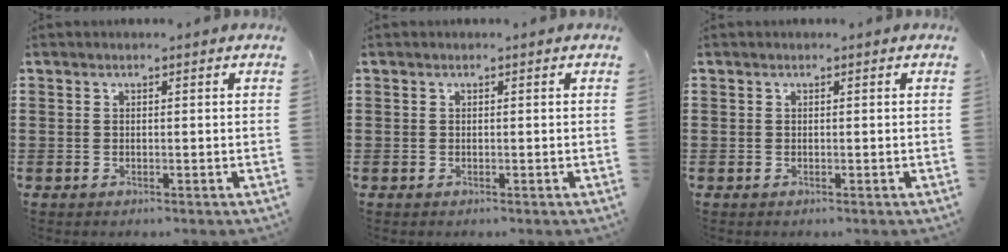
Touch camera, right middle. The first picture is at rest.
{"total": 0.0}
{"total": 0.0}